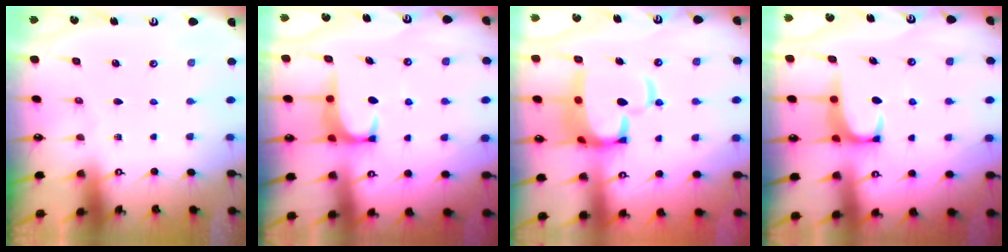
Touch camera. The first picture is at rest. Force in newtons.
{"total": 2.4, "press": 2.3, "slide": 0.7}
{"total": 12.1, "press": 12.0, "slide": 2.1}
{"total": 2.0, "press": 2.0, "slide": 0.3}